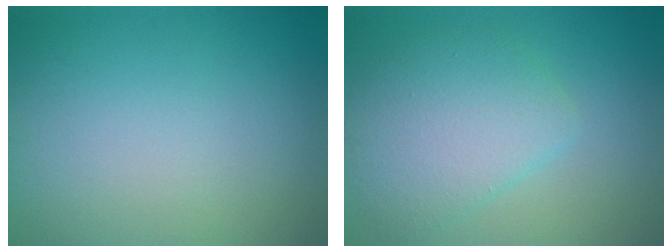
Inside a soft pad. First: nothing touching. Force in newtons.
{"total": 4.4, "press": 4.4, "slide": 0.2}